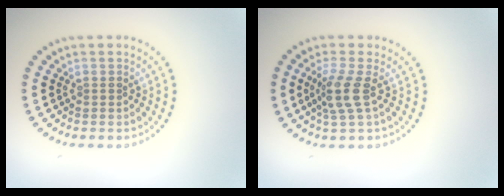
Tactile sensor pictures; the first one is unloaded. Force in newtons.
{"total": 2.6, "press": 2.0, "slide": 1.6}